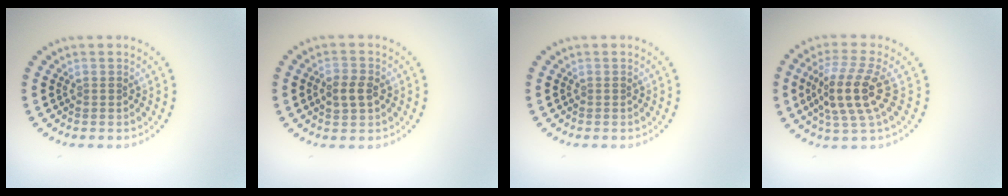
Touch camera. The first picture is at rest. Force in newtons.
{"total": 2.4, "press": 2.4, "slide": 0.1}
{"total": 0.0}
{"total": 4.4, "press": 3.7, "slide": 2.4}